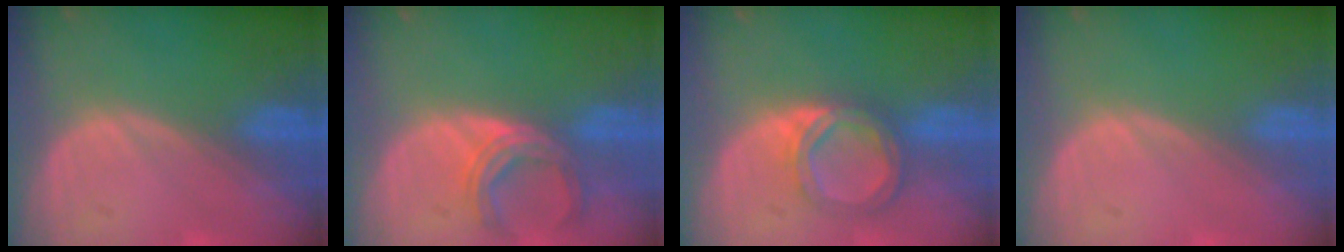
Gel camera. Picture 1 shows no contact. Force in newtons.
{"total": 4.9, "press": 4.9, "slide": 0.7}
{"total": 5.5, "press": 5.2, "slide": 1.9}
{"total": 0.0}